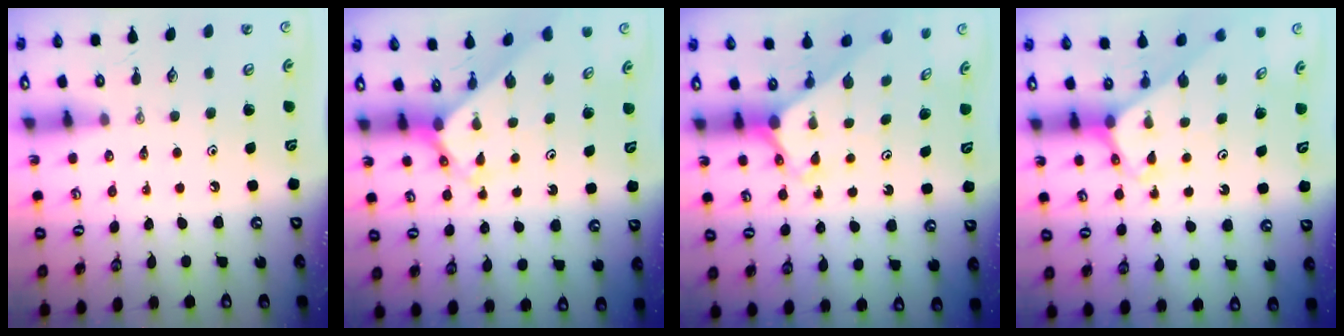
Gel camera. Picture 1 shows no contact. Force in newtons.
{"total": 2.6, "press": 2.6, "slide": 0.2}
{"total": 2.4, "press": 2.4, "slide": 0.2}
{"total": 3.1, "press": 3.1, "slide": 0.2}